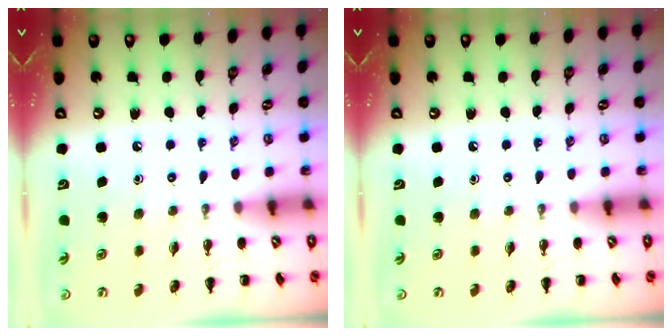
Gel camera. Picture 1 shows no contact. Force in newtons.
{"total": 0.0}